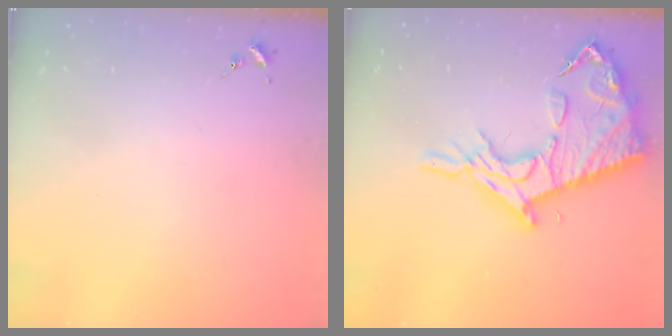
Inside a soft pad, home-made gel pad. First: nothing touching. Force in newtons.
{"total": 19.4, "press": 19.4, "slide": 1.4}